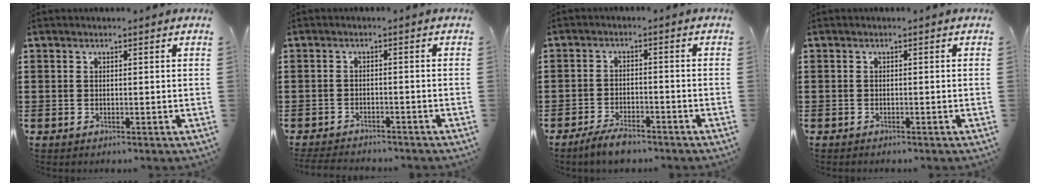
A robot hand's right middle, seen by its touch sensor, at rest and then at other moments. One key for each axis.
{"total": 2.7, "fx": -2.6, "fy": 0.4, "fz": 0.1, "tx": -0.006, "ty": -0.001, "tz": -0.057}
{"total": 3.9, "fx": -3.4, "fy": 0.9, "fz": 1.7, "tx": -0.035, "ty": 0.005, "tz": -0.067}
{"total": 0.6, "fx": -0.5, "fy": 0.2, "fz": 0.1, "tx": -0.002, "ty": 0.001, "tz": -0.012}